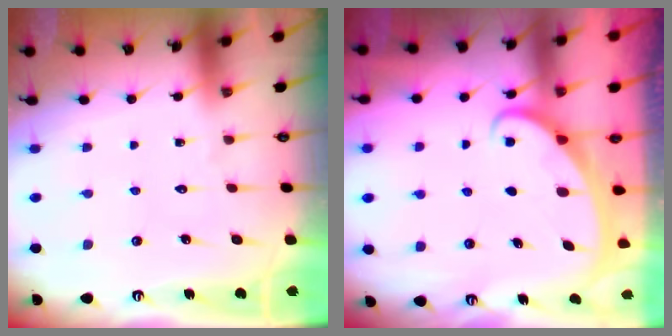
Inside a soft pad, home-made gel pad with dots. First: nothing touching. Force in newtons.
{"total": 2.3, "press": 2.2, "slide": 0.3}